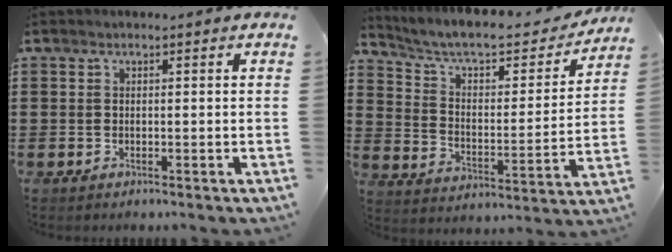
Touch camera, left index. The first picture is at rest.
{"total": 7.1, "force": [5.8, 2.0, 3.5], "torque": [-0.095, -0.036, 0.097]}